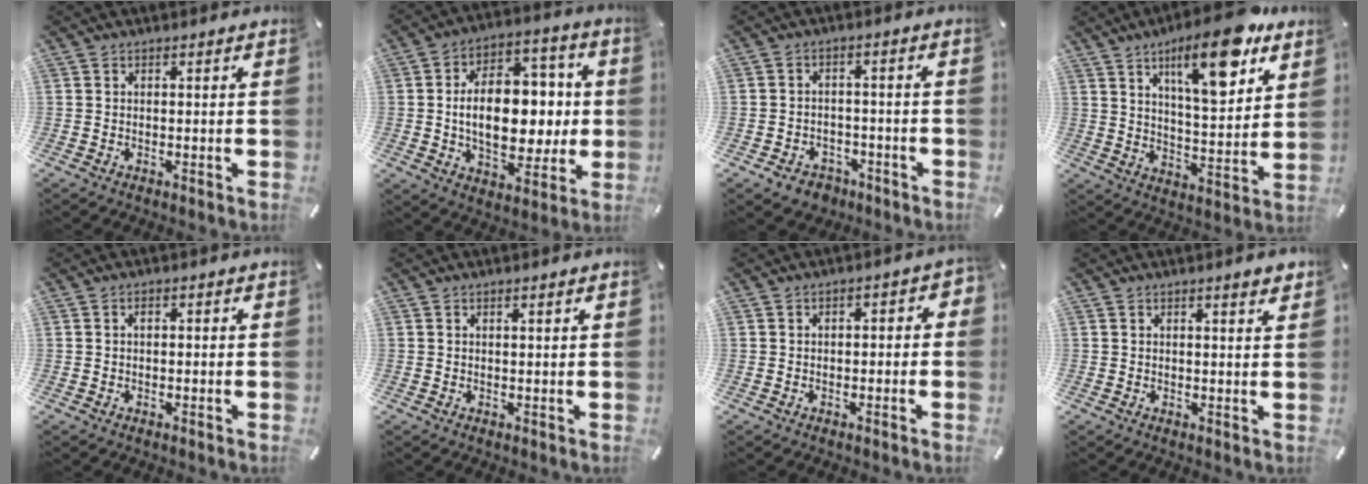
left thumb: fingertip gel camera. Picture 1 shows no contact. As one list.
[{"total": 18.0, "force": [-0.1, 12.0, 13.4], "torque": [-0.221, 0.003, 0.001]}, {"total": 4.8, "force": [-3.0, 3.5, 1.2], "torque": [-0.023, 0.017, -0.054]}, {"total": 16.6, "force": [9.8, 5.6, 12.1], "torque": [-0.179, -0.049, 0.155]}, {"total": 1.0, "force": [0.0, 0.6, 0.8], "torque": [-0.017, 0.004, -0.001]}, {"total": 0.8, "force": [0.5, 0.1, 0.6], "torque": [-0.012, 0.000, 0.009]}, {"total": 2.5, "force": [-1.0, 1.5, 1.8], "torque": [-0.022, 0.007, -0.021]}, {"total": 2.6, "force": [1.7, 0.3, 1.9], "torque": [-0.032, -0.004, 0.028]}]